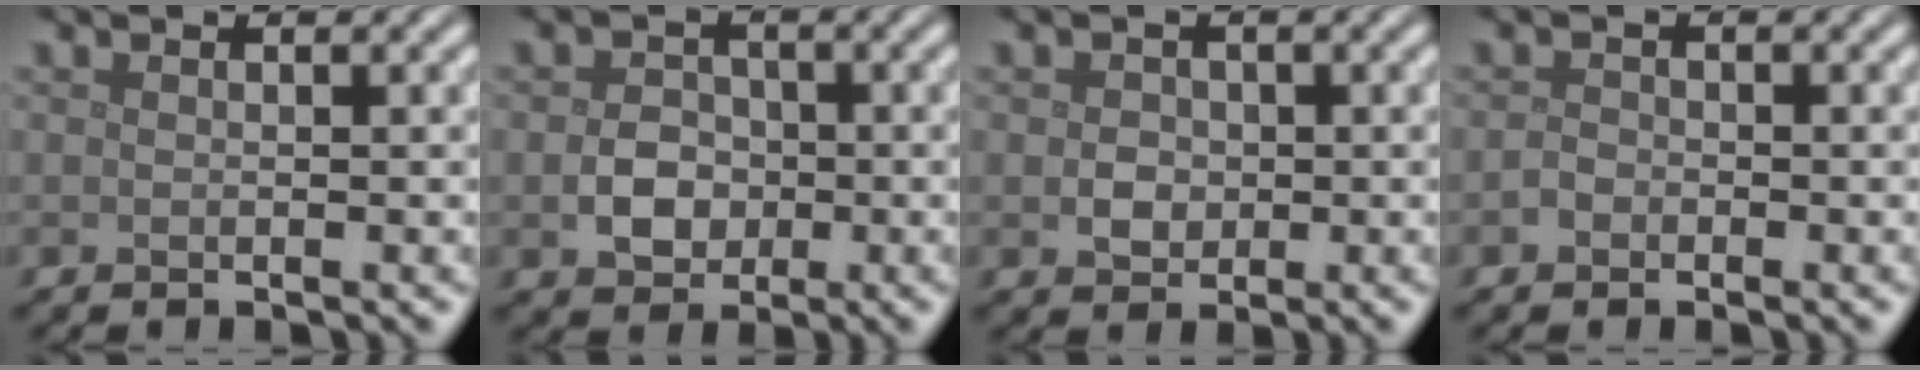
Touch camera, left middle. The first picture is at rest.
{"total": 2.9, "force": [-0.6, 2.4, 1.5], "torque": [-0.023, -0.001, -0.015]}
{"total": 1.7, "force": [0.0, 1.5, 0.8], "torque": [-0.012, -0.003, -0.003]}
{"total": 0.9, "force": [-0.5, 0.7, 0.3], "torque": [-0.005, 0.000, -0.013]}